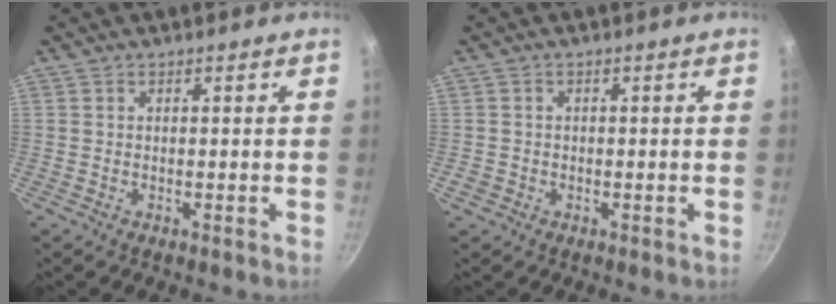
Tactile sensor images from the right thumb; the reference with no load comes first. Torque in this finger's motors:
{"motor_torque": [0.29, -0.39, 0.24, 0.11, -0.01]}